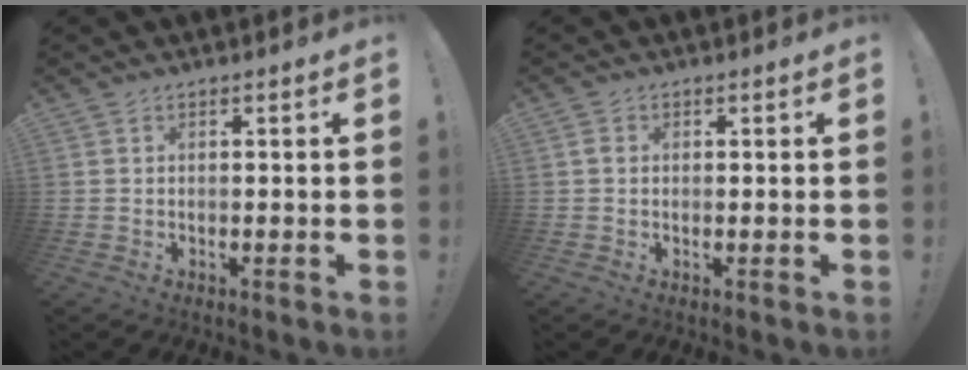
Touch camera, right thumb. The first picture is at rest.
{"total": 1.4, "force": [0.1, 1.1, 0.9], "torque": [-0.009, 0.003, 0.000]}